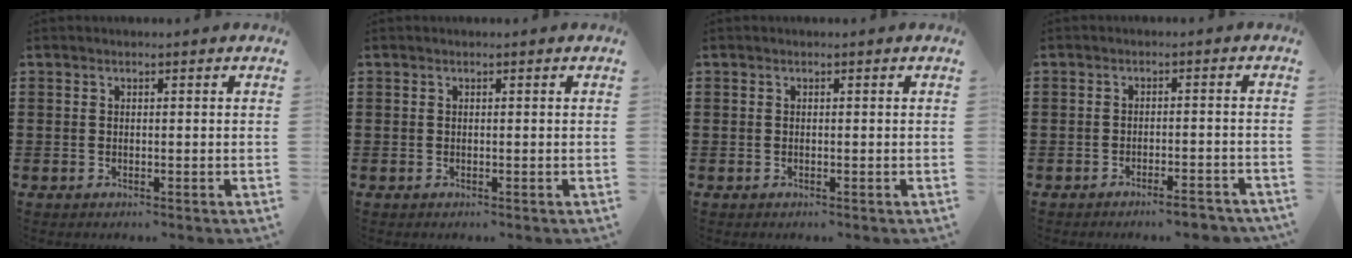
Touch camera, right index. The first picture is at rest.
{"total": 0.0}
{"total": 0.0}
{"total": 3.1, "force": [-2.8, 0.1, 1.4], "torque": [-0.023, -0.001, -0.053]}